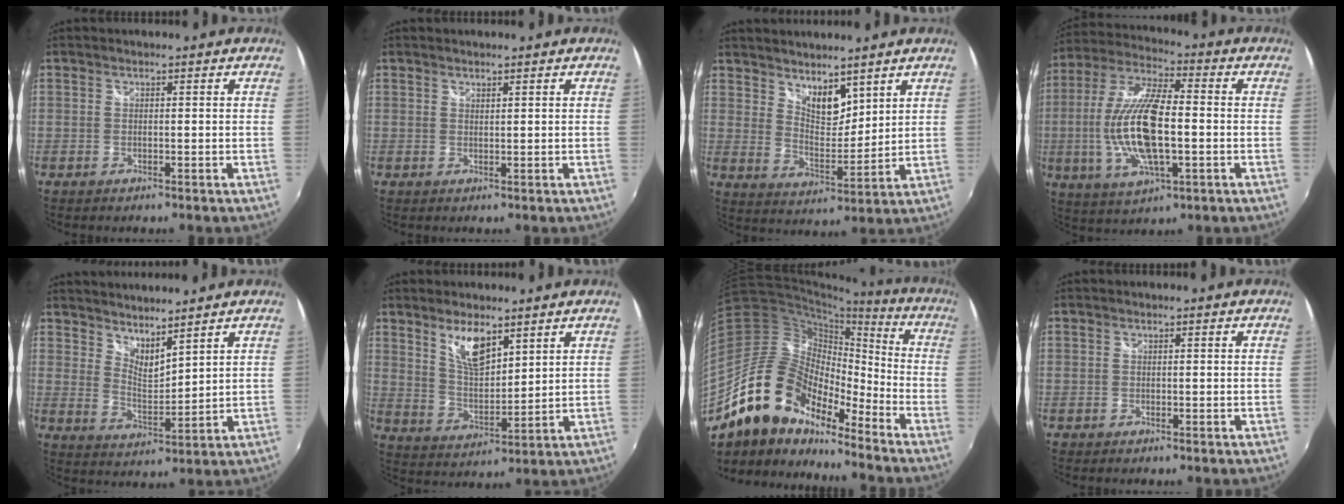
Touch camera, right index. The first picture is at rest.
{"total": 0.7, "force": [0.7, 0.1, 0.2], "torque": [-0.002, -0.001, 0.012]}
{"total": 7.2, "force": [5.6, 3.0, 3.3], "torque": [-0.041, -0.004, 0.101]}
{"total": 16.8, "force": [-2.2, 5.7, 15.7], "torque": [-0.314, -0.004, -0.038]}
{"total": 7.4, "force": [6.6, 1.6, 3.1], "torque": [-0.046, -0.008, 0.117]}
{"total": 8.4, "force": [5.4, 3.2, 5.6], "torque": [-0.099, -0.002, 0.108]}
{"total": 18.6, "force": [-13.6, 8.9, 9.0], "torque": [-0.166, 0.006, -0.255]}
{"total": 0.5, "force": [-0.1, 0.5, 0.0], "torque": [0.000, 0.002, -0.001]}